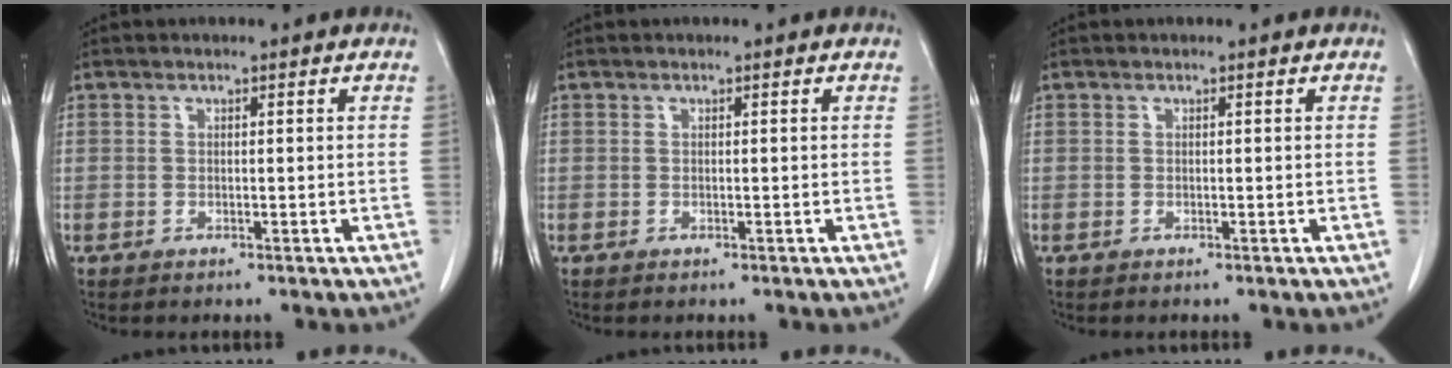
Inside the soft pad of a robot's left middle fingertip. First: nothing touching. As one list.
[{"total": 0.0}, {"total": 0.0}]